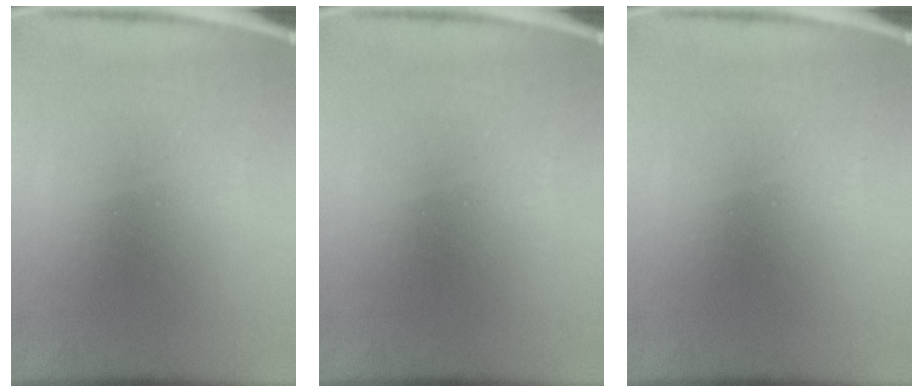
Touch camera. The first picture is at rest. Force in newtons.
{"total": 0.0}
{"total": 0.0}